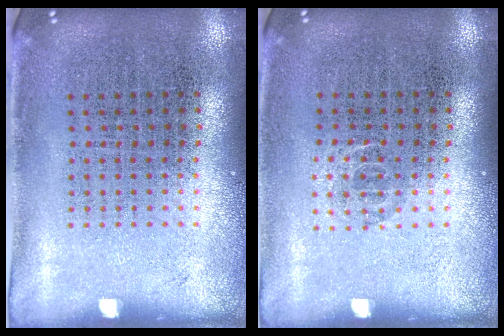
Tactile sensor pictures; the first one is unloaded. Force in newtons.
{"total": 0.6, "press": 0.4, "slide": 0.4}